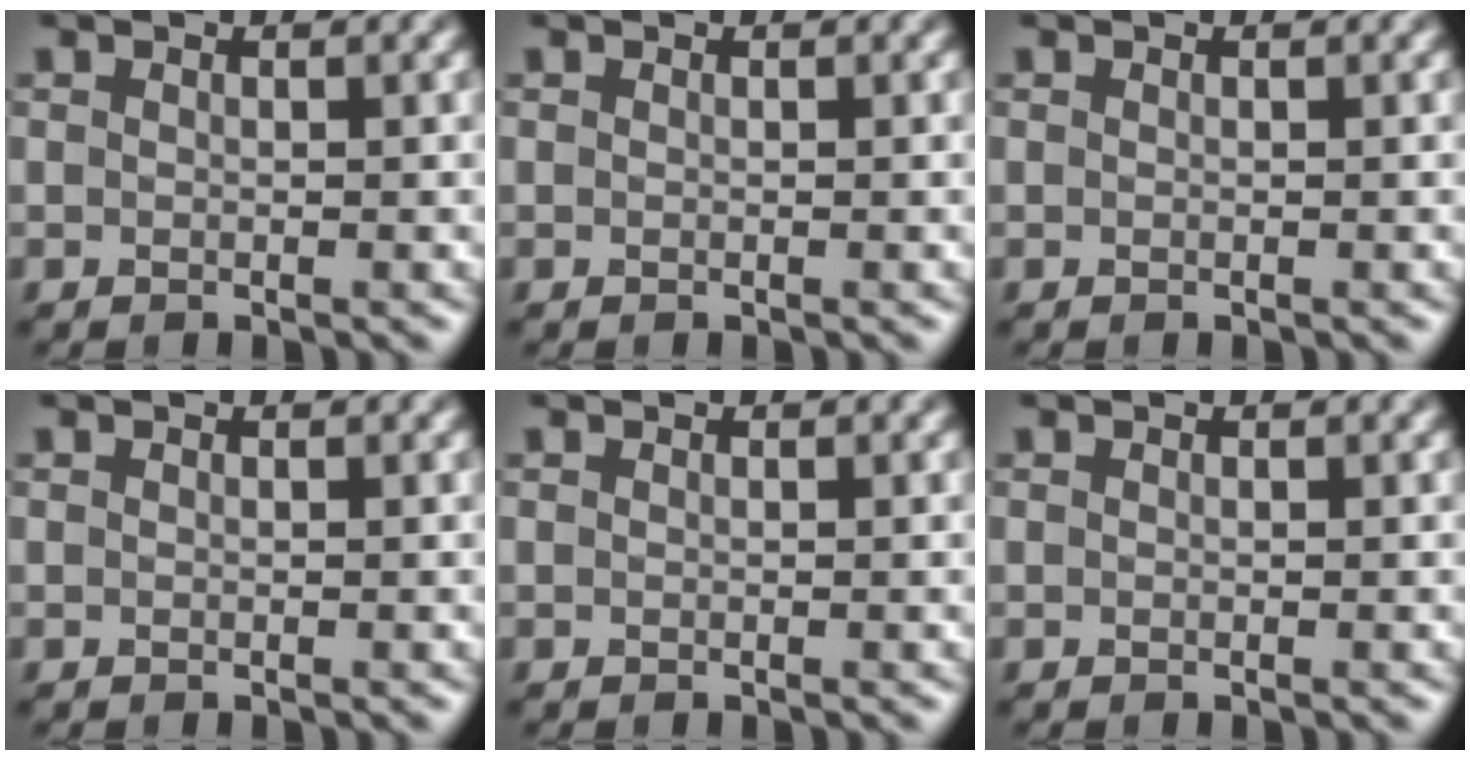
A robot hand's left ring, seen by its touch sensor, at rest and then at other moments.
{"total": 0.0}
{"total": 0.0}
{"total": 0.0}
{"total": 0.0}
{"total": 0.0}